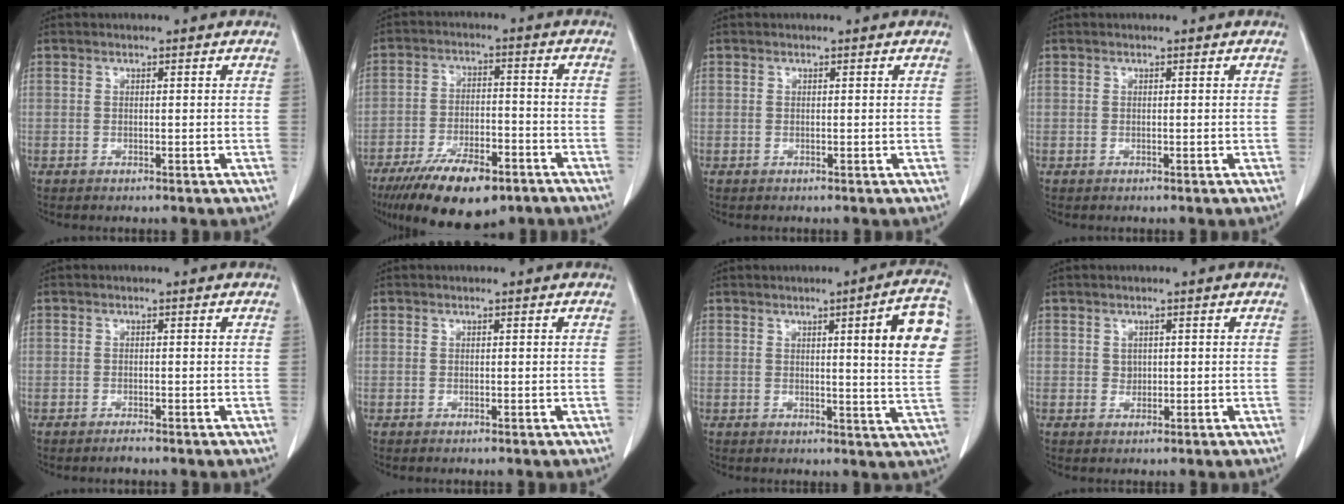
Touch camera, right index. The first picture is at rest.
{"total": 13.9, "force": [-9.4, 4.8, 9.1], "torque": [-0.156, -0.011, -0.154]}
{"total": 0.0}
{"total": 0.0}
{"total": 0.9, "force": [-0.8, -0.1, 0.4], "torque": [-0.009, -0.002, -0.011]}
{"total": 0.0}
{"total": 10.3, "force": [2.9, 0.5, 9.9], "torque": [-0.115, -0.002, 0.027]}
{"total": 1.1, "force": [0.2, 0.9, 0.5], "torque": [-0.007, -0.001, 0.006]}